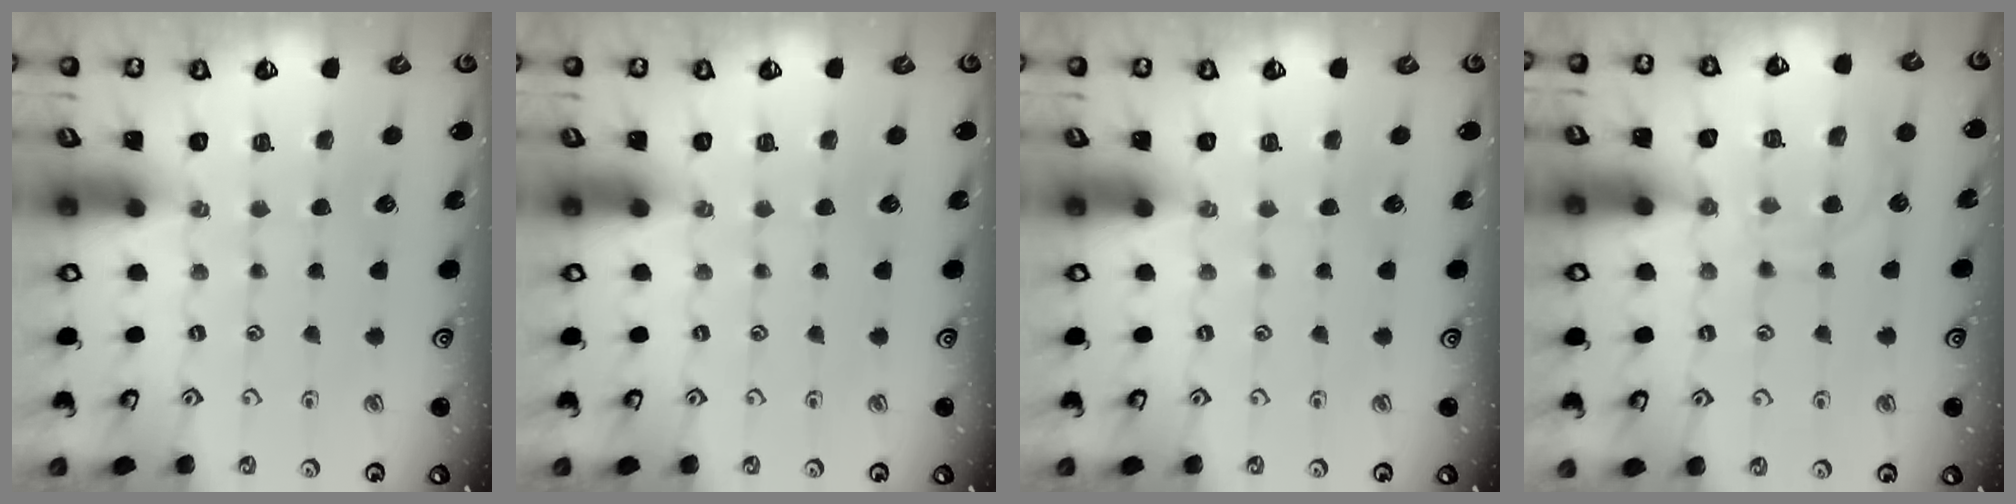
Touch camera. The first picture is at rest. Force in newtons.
{"total": 0.0}
{"total": 0.0}
{"total": 11.3, "press": 11.3, "slide": 1.0}